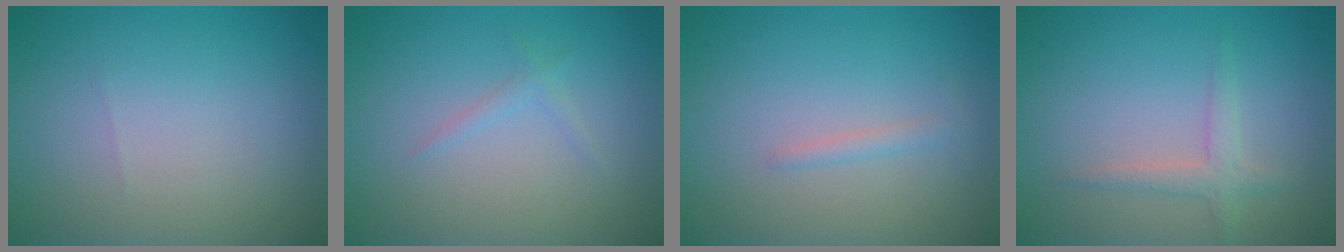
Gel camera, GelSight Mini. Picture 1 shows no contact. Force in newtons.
{"total": 0.8, "press": 0.8, "slide": 0.0}
{"total": 1.0, "press": 1.0, "slide": 0.0}
{"total": 1.9, "press": 1.9, "slide": 0.1}